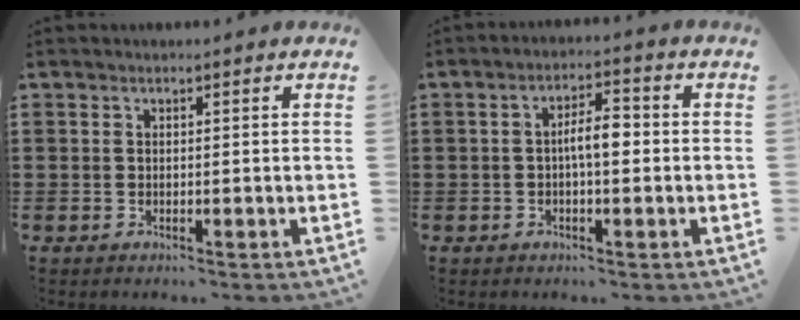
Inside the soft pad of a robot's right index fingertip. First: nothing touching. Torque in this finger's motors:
{"motor_torque": [1.02, -0.34, 0.28, 0.14]}